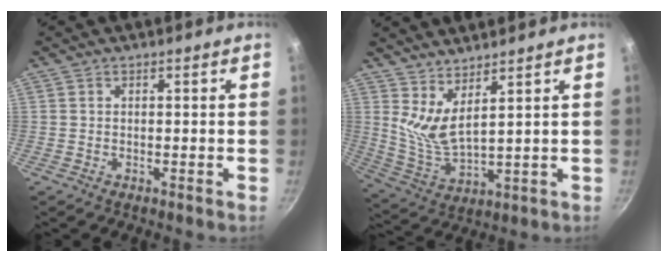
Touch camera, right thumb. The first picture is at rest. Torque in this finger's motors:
{"motor_torque": [0.44, 0.67, 0.52, -0.37, 0.08]}